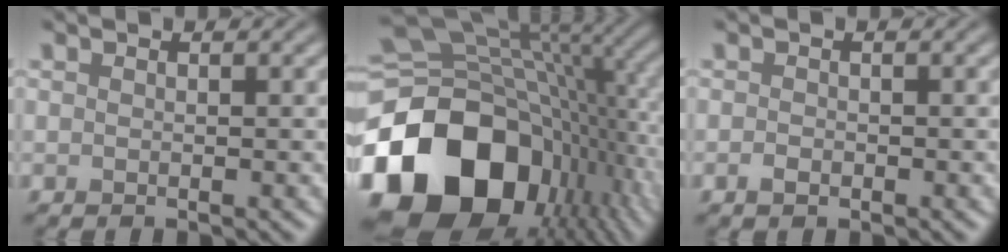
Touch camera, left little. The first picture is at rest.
{"total": 19.9, "force": [-5.2, 14.5, 12.6], "torque": [-0.283, -0.041, -0.081]}
{"total": 0.9, "force": [-0.4, 0.5, 0.5], "torque": [-0.009, -0.003, -0.009]}